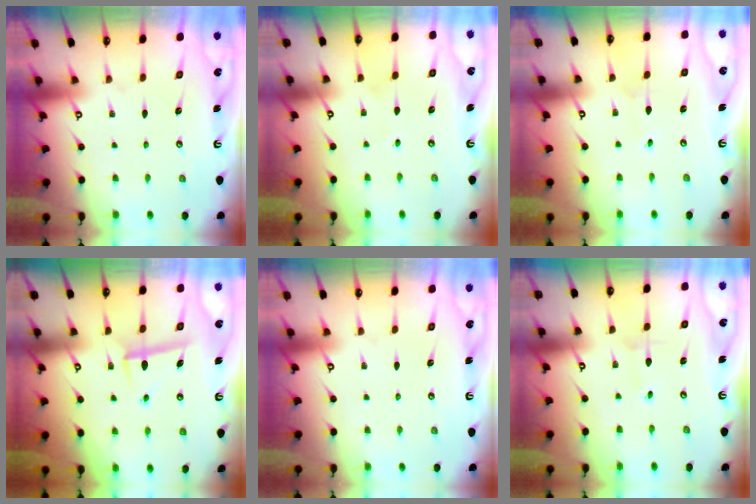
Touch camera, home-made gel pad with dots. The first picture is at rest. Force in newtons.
{"total": 1.8, "press": 1.8, "slide": 0.4}
{"total": 2.6, "press": 2.6, "slide": 0.2}
{"total": 6.3, "press": 6.1, "slide": 1.4}
{"total": 0.0}
{"total": 1.5, "press": 1.5, "slide": 0.1}